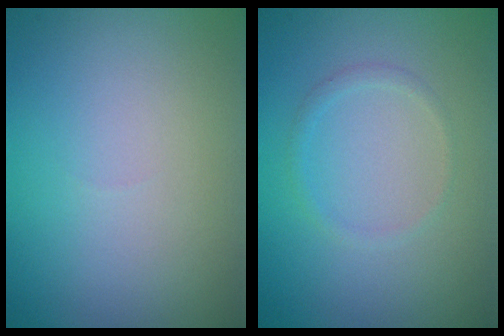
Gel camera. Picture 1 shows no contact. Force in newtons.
{"total": 0.9, "press": 0.9, "slide": 0.1}